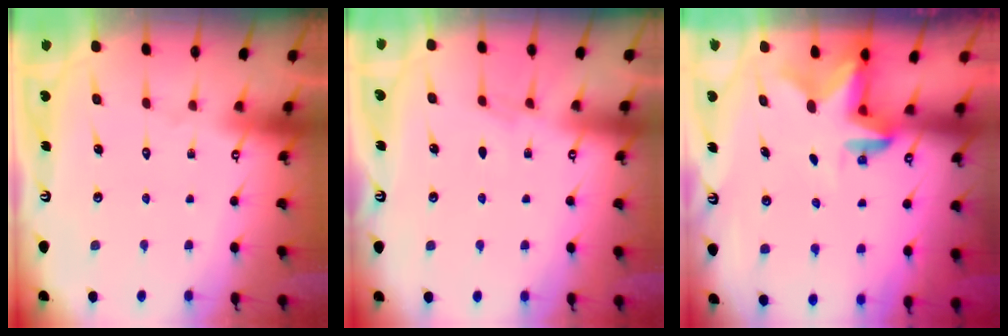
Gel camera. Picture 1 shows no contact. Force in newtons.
{"total": 2.3, "press": 2.3, "slide": 0.4}
{"total": 2.4, "press": 2.4, "slide": 0.4}